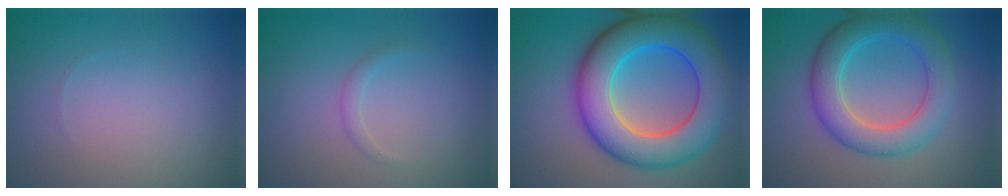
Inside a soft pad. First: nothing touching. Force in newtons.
{"total": 1.0, "press": 1.0, "slide": 0.1}
{"total": 11.6, "press": 11.6, "slide": 0.3}
{"total": 6.0, "press": 6.0, "slide": 0.1}